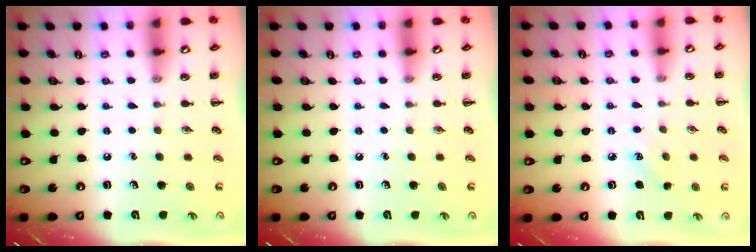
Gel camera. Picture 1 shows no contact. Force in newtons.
{"total": 0.0}
{"total": 4.2, "press": 4.1, "slide": 1.2}